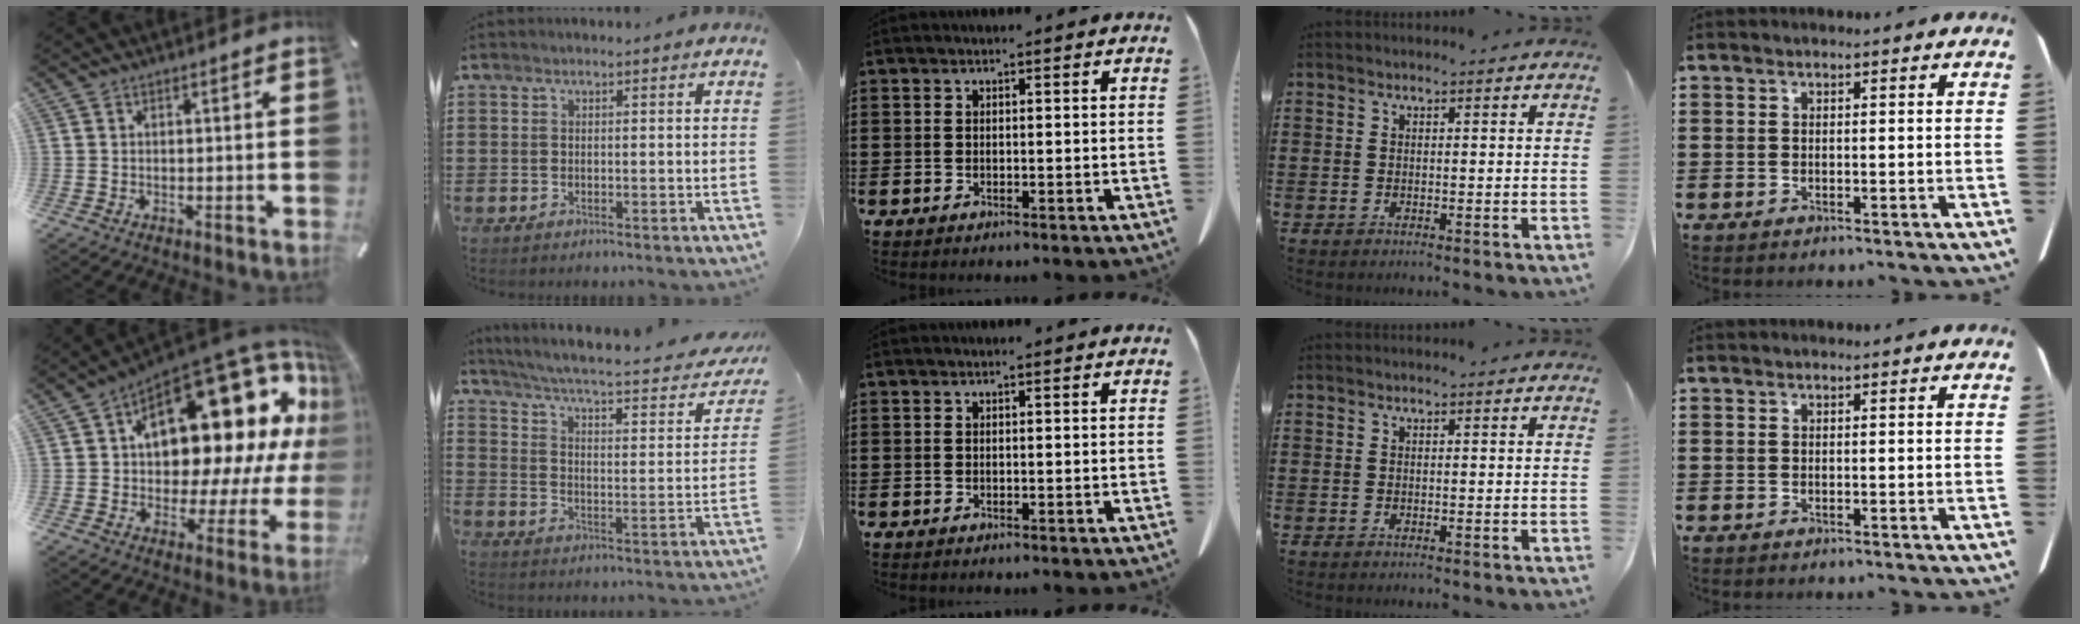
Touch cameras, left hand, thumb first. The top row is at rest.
{"thumb": {"total": 27.7, "force": [9.6, 14.9, 21.4], "torque": [-0.309, -0.084, 0.172]}, "index": {"total": 4.4, "force": [3.4, -0.4, 2.9], "torque": [-0.074, -0.036, 0.046]}}